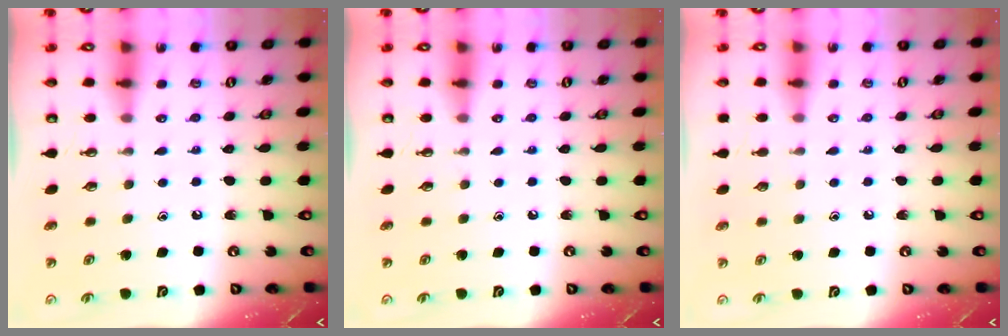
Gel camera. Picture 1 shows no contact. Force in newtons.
{"total": 0.0}
{"total": 2.6, "press": 2.5, "slide": 0.3}